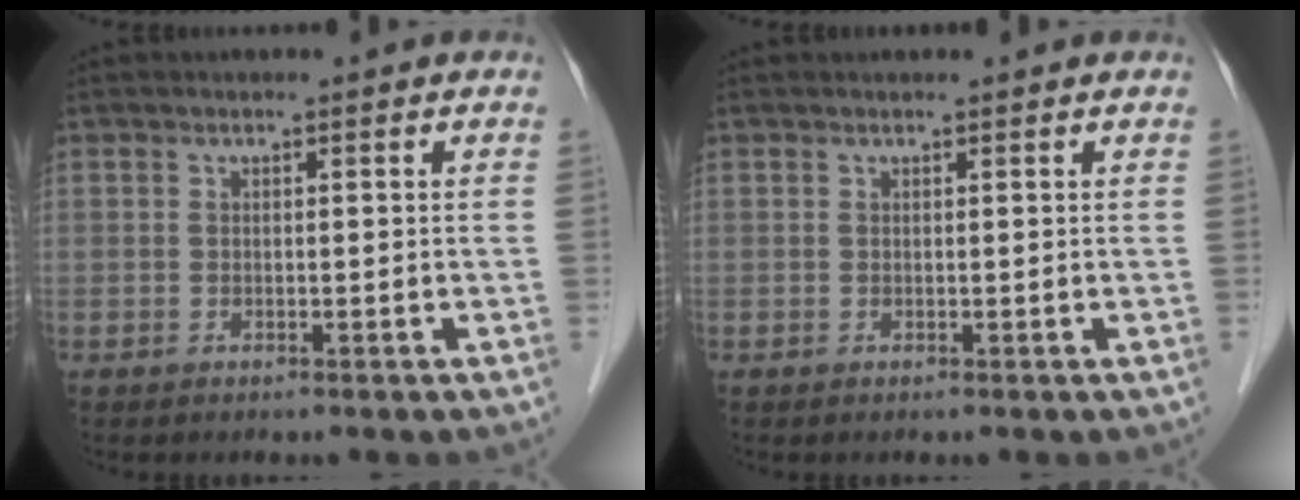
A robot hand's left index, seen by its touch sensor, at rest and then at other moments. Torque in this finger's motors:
{"motor_torque": [0.15, -0.07, -0.02, -0.01]}